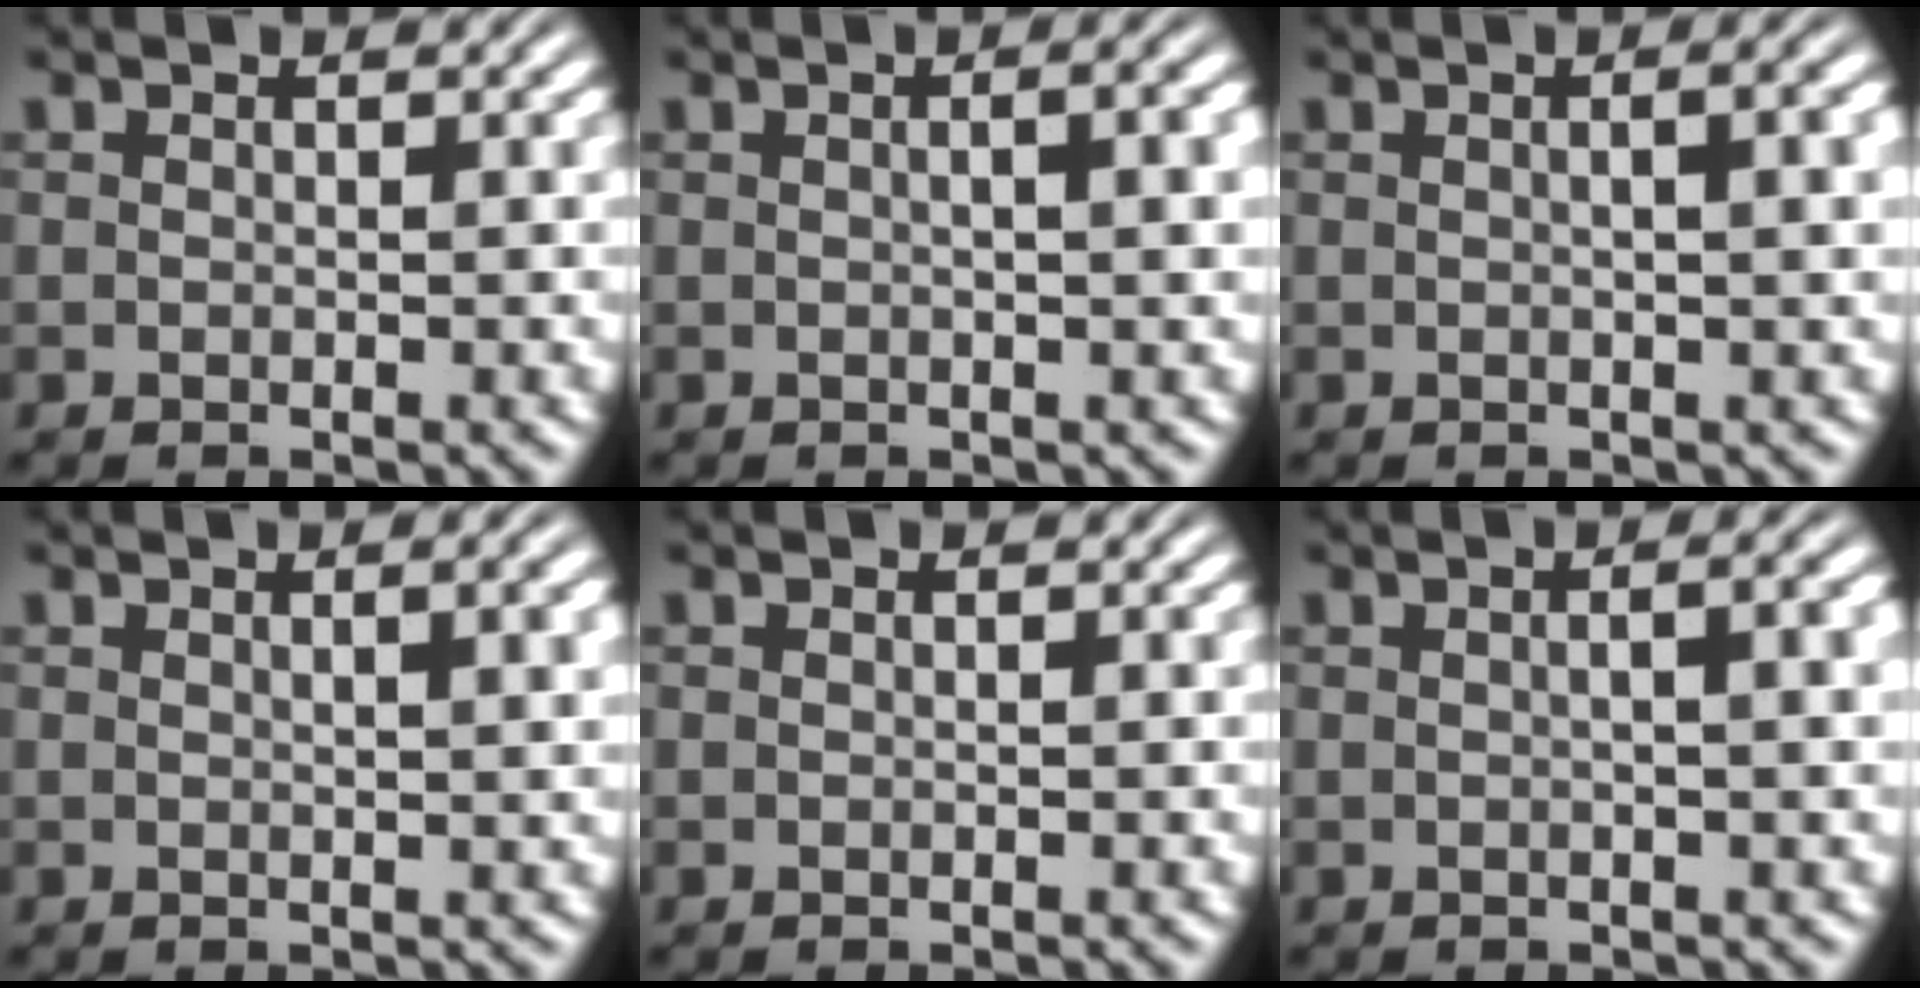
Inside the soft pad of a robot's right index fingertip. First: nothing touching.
{"total": 2.2, "force": [0.3, -0.1, 2.2], "torque": [-0.021, 0.010, 0.003]}
{"total": 2.2, "force": [0.4, -0.2, 2.2], "torque": [-0.020, 0.011, 0.004]}
{"total": 1.6, "force": [0.6, -0.5, 1.4], "torque": [-0.018, 0.003, 0.012]}
{"total": 0.0}
{"total": 2.5, "force": [0.3, -0.2, 2.5], "torque": [-0.021, 0.014, 0.001]}